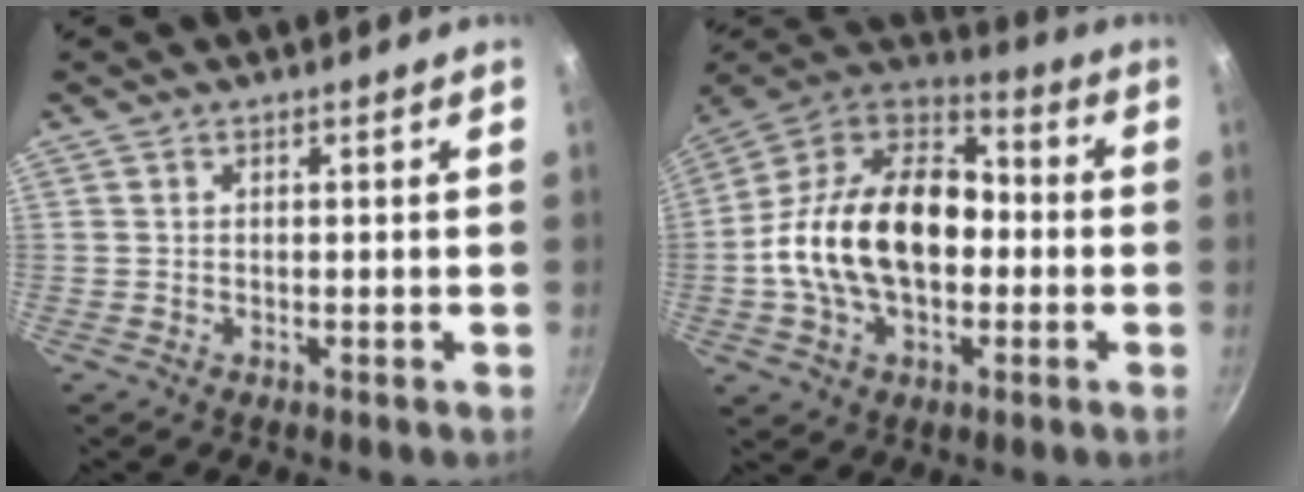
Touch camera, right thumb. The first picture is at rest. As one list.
[{"total": 22.6, "force": [-1.9, 14.8, 17.0], "torque": [-0.271, 0.048, -0.050]}]